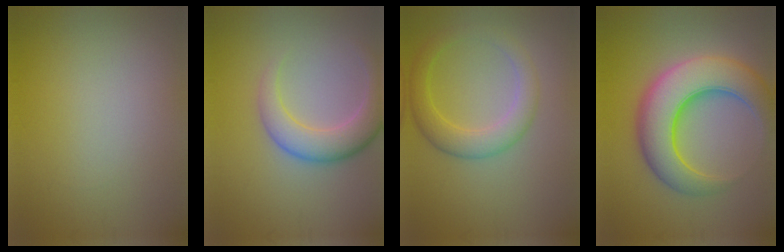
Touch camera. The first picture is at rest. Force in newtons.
{"total": 4.7, "press": 4.7, "slide": 0.3}
{"total": 3.9, "press": 3.9, "slide": 0.3}
{"total": 9.6, "press": 9.6, "slide": 0.3}